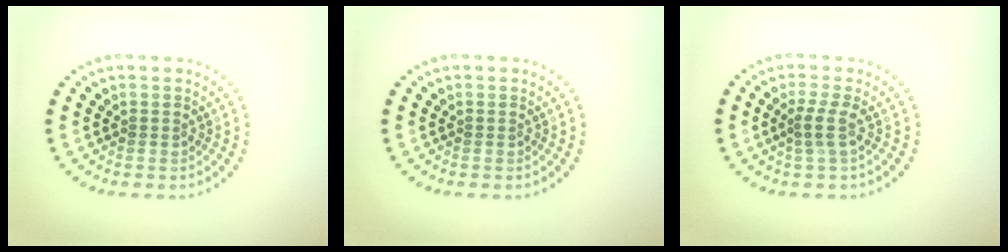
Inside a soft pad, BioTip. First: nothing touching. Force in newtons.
{"total": 0.0}
{"total": 1.8, "press": 1.1, "slide": 1.4}